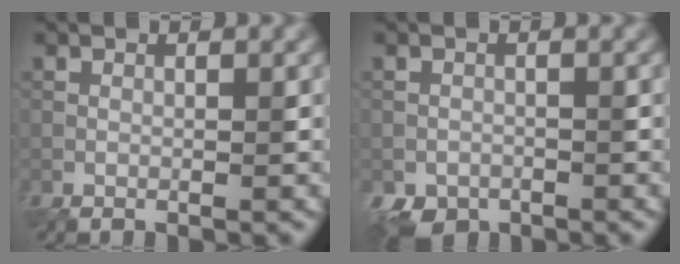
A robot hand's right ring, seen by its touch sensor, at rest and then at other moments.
{"total": 2.8, "force": [-2.0, 1.9, 0.4], "torque": [-0.003, -0.010, -0.034]}